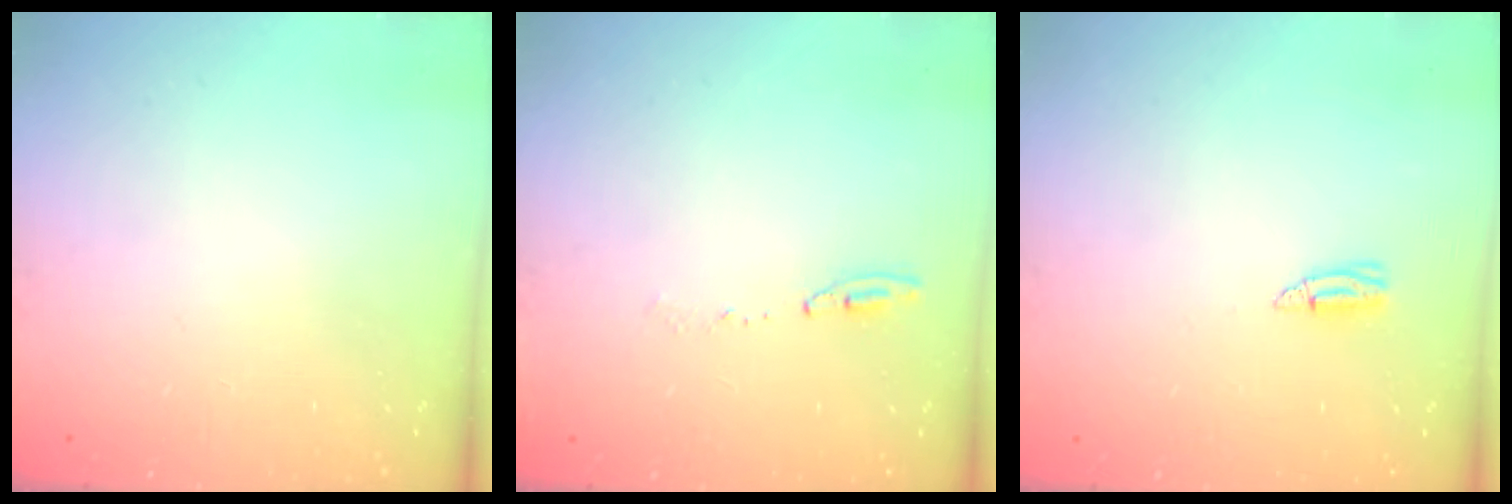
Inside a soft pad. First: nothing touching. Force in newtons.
{"total": 6.3, "press": 6.2, "slide": 0.8}
{"total": 4.8, "press": 4.3, "slide": 2.0}